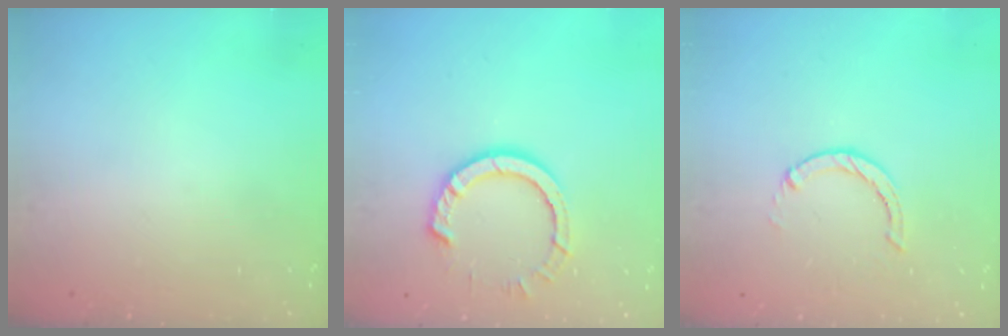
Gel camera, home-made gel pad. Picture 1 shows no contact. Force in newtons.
{"total": 9.4, "press": 9.3, "slide": 0.9}
{"total": 0.0}